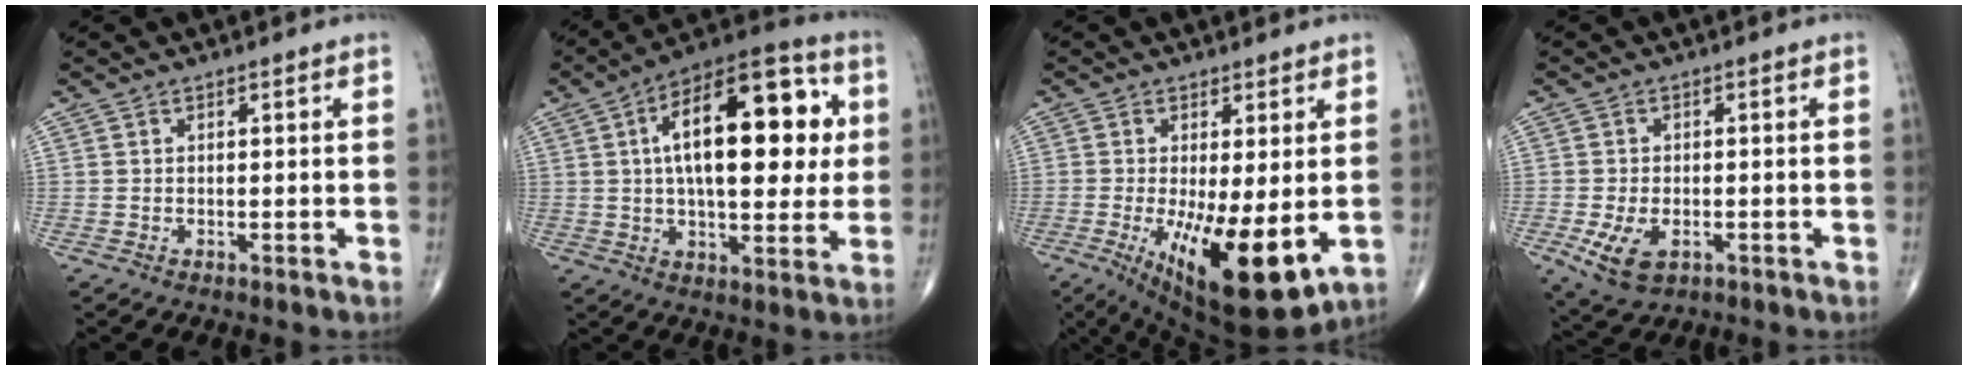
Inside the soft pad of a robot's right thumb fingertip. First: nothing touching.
{"total": 23.3, "force": [4.3, 10.7, 20.3], "torque": [-0.284, 0.011, 0.054]}
{"total": 15.3, "force": [-3.2, 4.9, 14.2], "torque": [-0.233, -0.033, -0.033]}
{"total": 7.0, "force": [-2.3, 4.0, 5.2], "torque": [-0.099, -0.003, -0.033]}